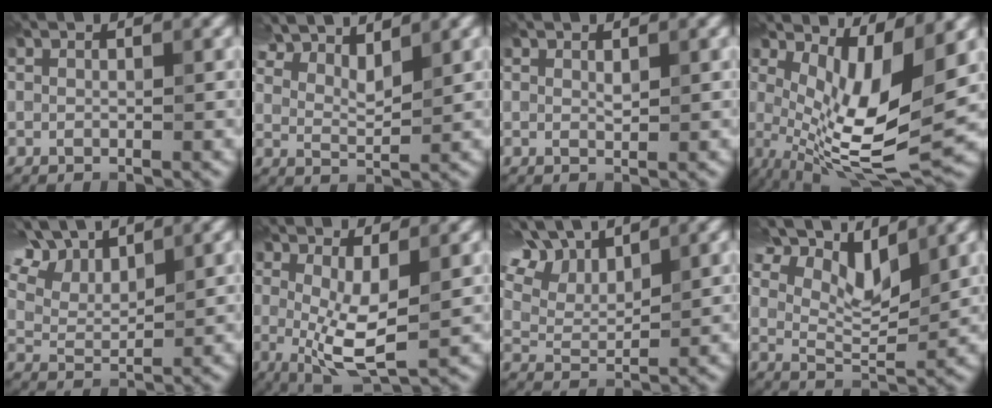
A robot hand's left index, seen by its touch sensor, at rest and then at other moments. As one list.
[{"total": 5.6, "force": [4.8, 1.4, 2.5], "torque": [-0.056, 0.011, 0.076]}, {"total": 0.6, "force": [0.4, 0.1, 0.4], "torque": [-0.010, -0.001, 0.008]}, {"total": 9.8, "force": [1.1, 3.0, 9.3], "torque": [-0.167, -0.019, 0.023]}, {"total": 10.2, "force": [7.4, 4.3, 5.5], "torque": [-0.127, 0.035, 0.118]}, {"total": 5.5, "force": [0.0, 1.7, 5.2], "torque": [-0.102, -0.013, 0.001]}, {"total": 11.0, "force": [7.5, 5.0, 6.2], "torque": [-0.139, 0.040, 0.118]}, {"total": 8.2, "force": [5.8, 2.8, 5.1], "torque": [-0.098, 0.016, 0.095]}]